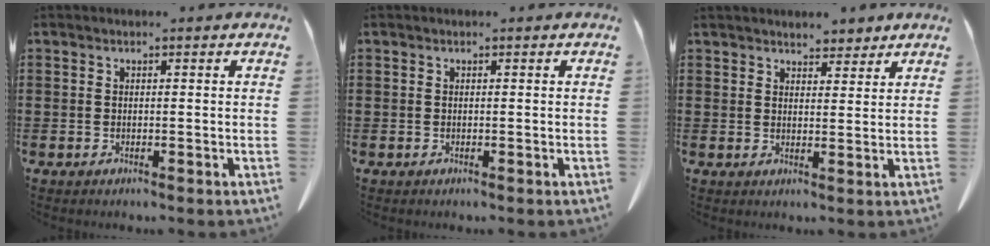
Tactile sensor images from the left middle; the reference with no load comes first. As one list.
[{"total": 0.0}, {"total": 3.8, "force": [3.6, 1.2, 0.5], "torque": [-0.010, -0.007, 0.068]}]